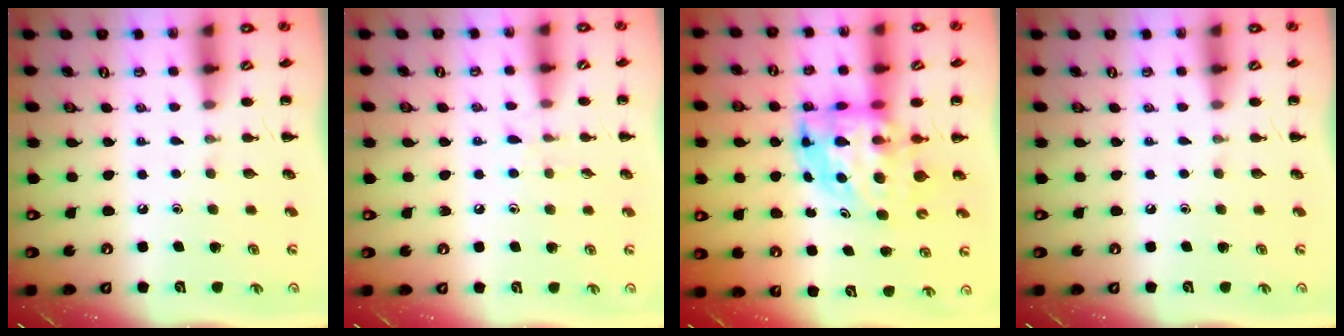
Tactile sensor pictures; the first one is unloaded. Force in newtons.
{"total": 6.9, "press": 6.7, "slide": 1.9}
{"total": 7.2, "press": 7.0, "slide": 1.9}
{"total": 0.0}